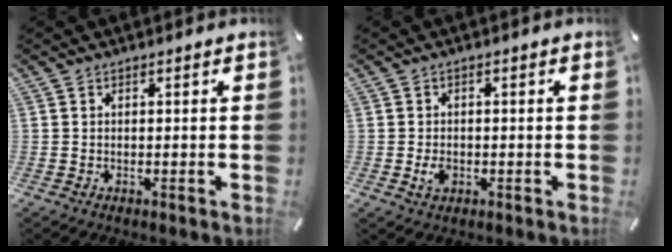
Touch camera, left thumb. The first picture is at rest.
{"total": 2.6, "force": [-0.7, 2.0, 1.6], "torque": [-0.035, 0.000, -0.013]}